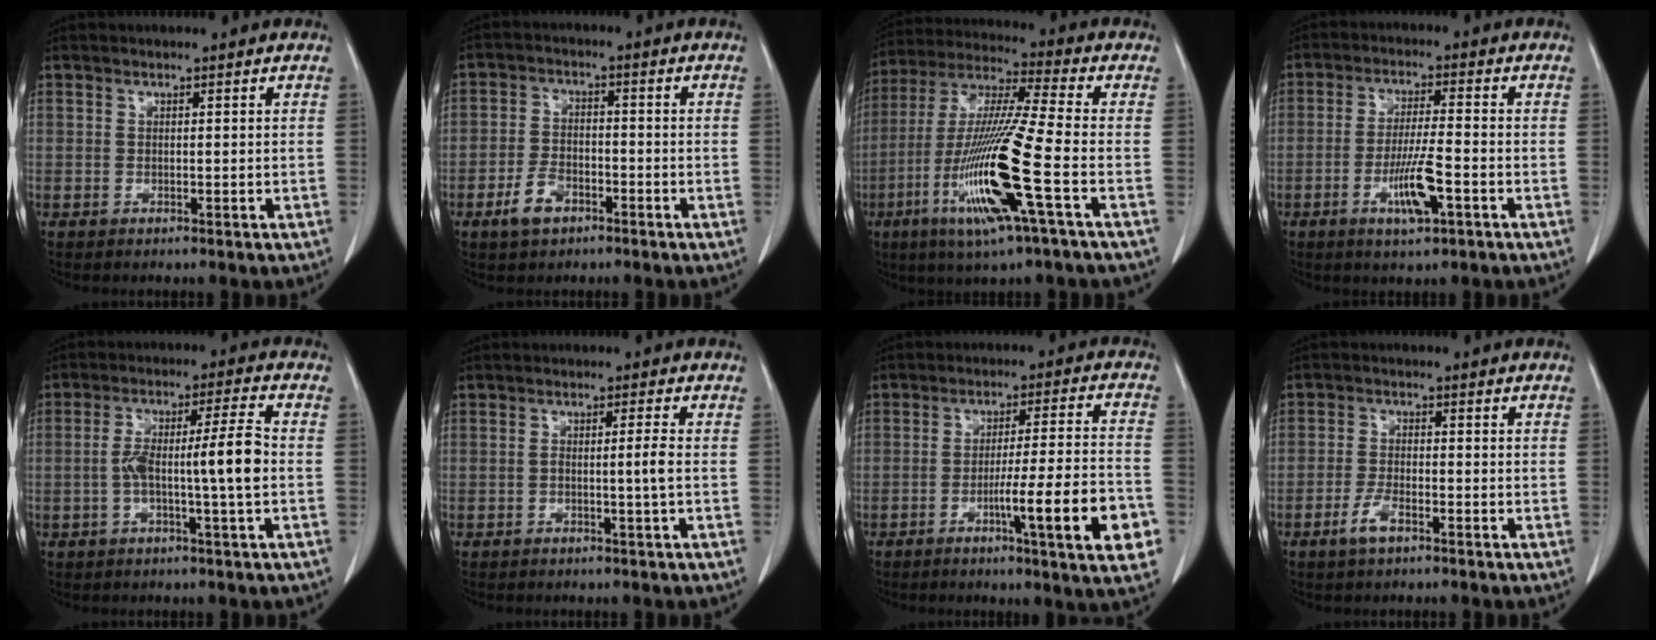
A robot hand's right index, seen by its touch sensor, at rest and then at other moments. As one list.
[{"total": 5.0, "force": [-2.9, 2.8, 3.0], "torque": [-0.062, 0.003, -0.050]}, {"total": 17.5, "force": [-5.8, -0.3, 16.5], "torque": [-0.344, -0.023, -0.117]}, {"total": 7.3, "force": [-2.9, 0.7, 6.6], "torque": [-0.125, -0.008, -0.051]}, {"total": 8.9, "force": [-1.4, -0.2, 8.8], "torque": [-0.159, 0.019, -0.026]}, {"total": 2.4, "force": [-0.6, -0.7, 2.2], "torque": [-0.039, 0.002, -0.010]}, {"total": 14.7, "force": [-5.5, 0.0, 13.6], "torque": [-0.176, -0.006, -0.077]}, {"total": 3.4, "force": [-2.1, 1.0, 2.5], "torque": [-0.053, 0.000, -0.041]}]